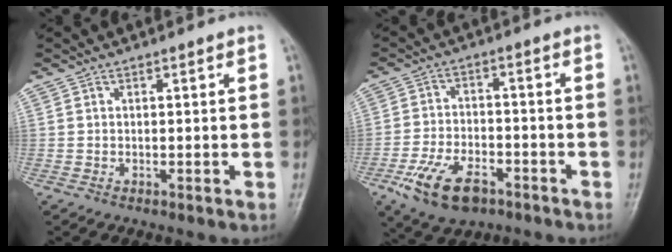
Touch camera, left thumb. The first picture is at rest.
{"total": 11.1, "force": [-6.0, 6.0, 7.2], "torque": [-0.129, 0.018, -0.105]}